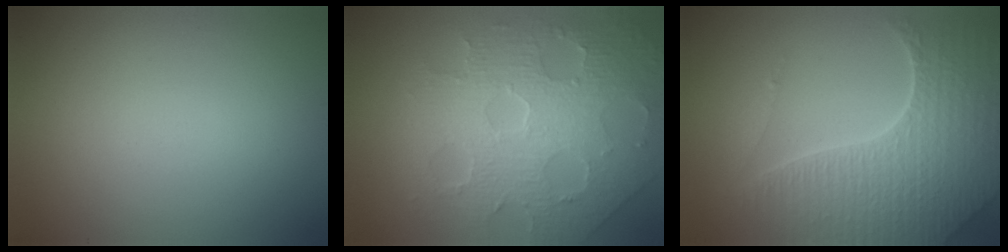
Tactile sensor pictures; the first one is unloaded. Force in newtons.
{"total": 8.2, "press": 5.6, "slide": 6.0}
{"total": 7.2, "press": 5.2, "slide": 4.9}